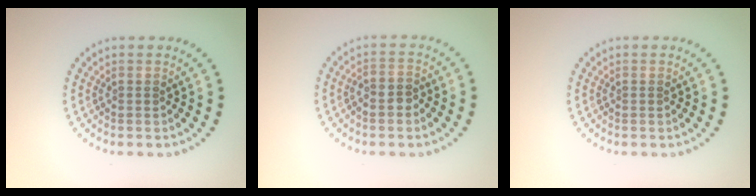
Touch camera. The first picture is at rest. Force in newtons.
{"total": 1.3, "press": 1.1, "slide": 0.7}
{"total": 0.0}